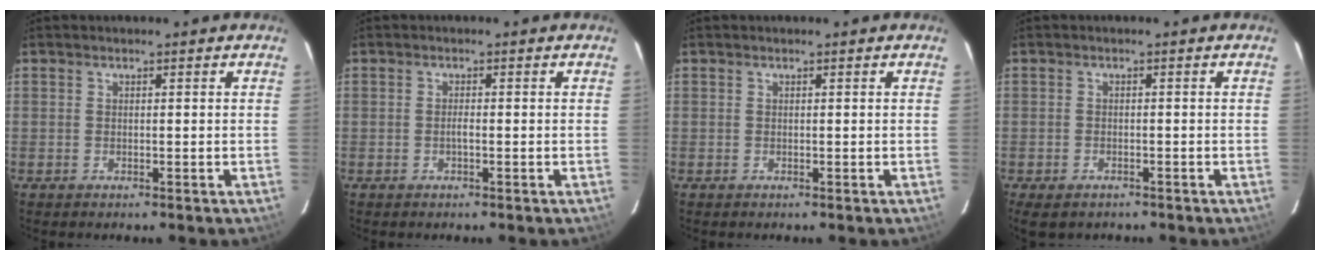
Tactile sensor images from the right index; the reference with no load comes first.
{"total": 0.5, "force": [-0.2, 0.1, 0.4], "torque": [-0.007, 0.003, -0.005]}
{"total": 0.0}
{"total": 4.0, "force": [-3.4, 1.8, 1.1], "torque": [-0.034, -0.016, -0.052]}